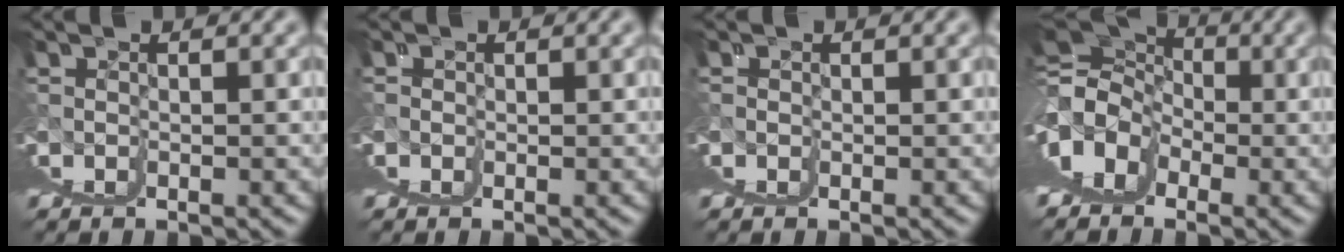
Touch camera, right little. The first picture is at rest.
{"total": 0.0}
{"total": 0.0}
{"total": 10.7, "force": [4.7, 6.6, 7.0], "torque": [-0.095, 0.026, 0.063]}